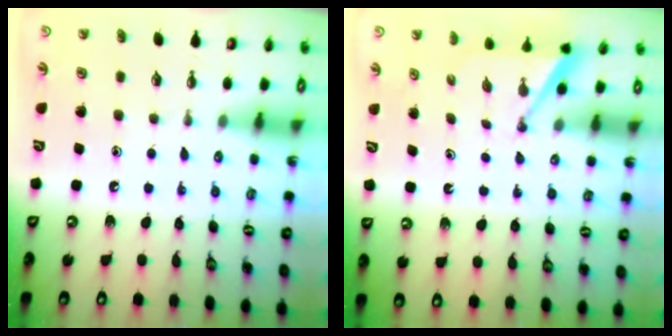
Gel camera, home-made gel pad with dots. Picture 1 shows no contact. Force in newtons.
{"total": 2.9, "press": 2.9, "slide": 0.2}